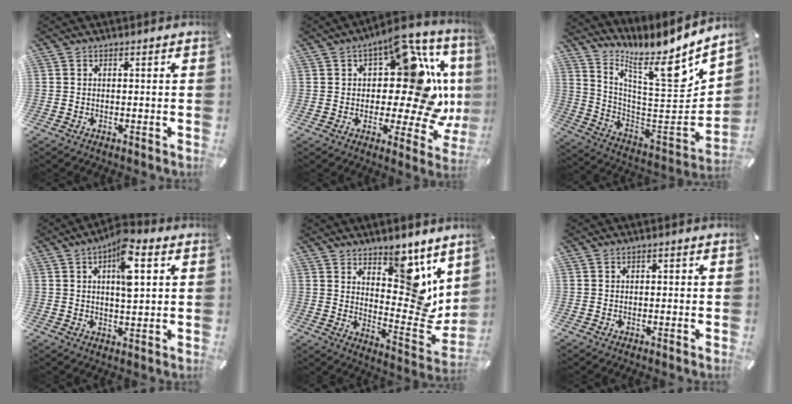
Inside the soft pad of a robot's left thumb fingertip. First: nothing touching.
{"total": 21.8, "force": [3.8, 10.7, 18.6], "torque": [-0.245, -0.040, 0.062]}
{"total": 13.1, "force": [10.0, 2.0, 8.2], "torque": [-0.113, -0.133, 0.152]}
{"total": 9.1, "force": [3.3, 3.5, 7.7], "torque": [-0.115, -0.006, 0.049]}
{"total": 12.4, "force": [8.2, 6.0, 7.2], "torque": [-0.069, -0.092, 0.147]}
{"total": 0.6, "force": [0.0, 0.4, 0.4], "torque": [-0.007, 0.002, -0.002]}